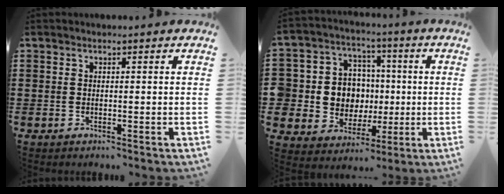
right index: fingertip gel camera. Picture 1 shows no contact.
{"total": 9.9, "force": [-0.1, 9.2, 3.5], "torque": [-0.108, 0.007, 0.005]}